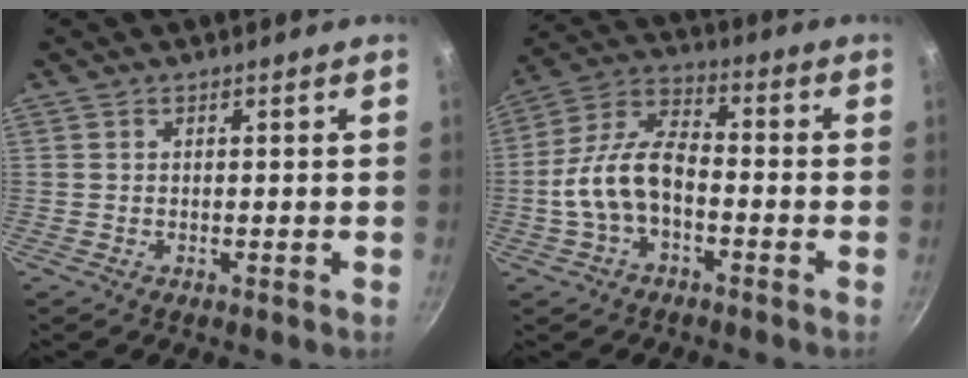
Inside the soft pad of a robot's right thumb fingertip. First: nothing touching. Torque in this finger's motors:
{"motor_torque": [0.01, 0.51, 0.24, -0.26, 0.28]}